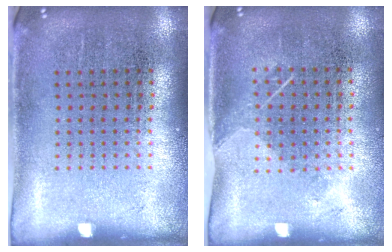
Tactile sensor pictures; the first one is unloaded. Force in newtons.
{"total": 1.2, "press": 0.9, "slide": 0.8}